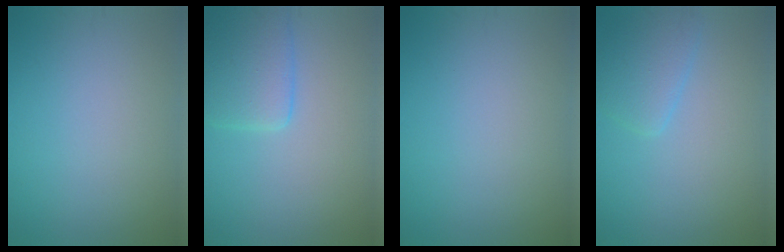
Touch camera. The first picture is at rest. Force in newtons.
{"total": 4.1, "press": 4.1, "slide": 0.2}
{"total": 0.0}
{"total": 2.6, "press": 2.6, "slide": 0.2}